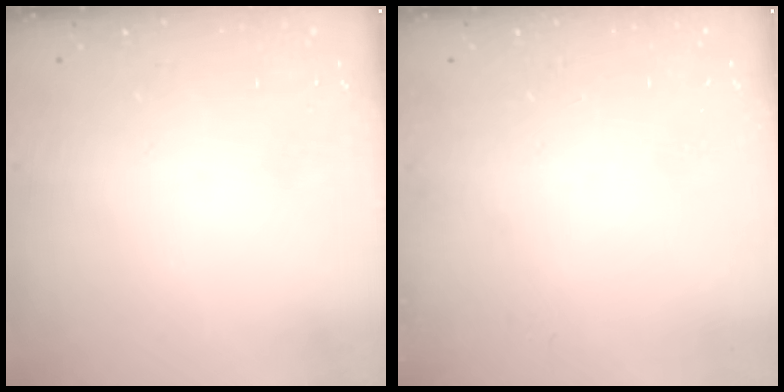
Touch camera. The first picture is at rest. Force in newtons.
{"total": 0.0}